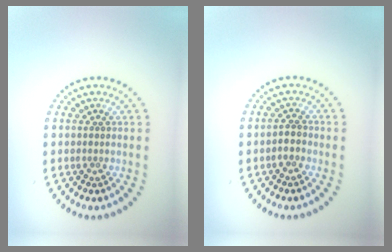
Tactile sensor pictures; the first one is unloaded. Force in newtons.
{"total": 1.2, "press": 1.0, "slide": 0.7}